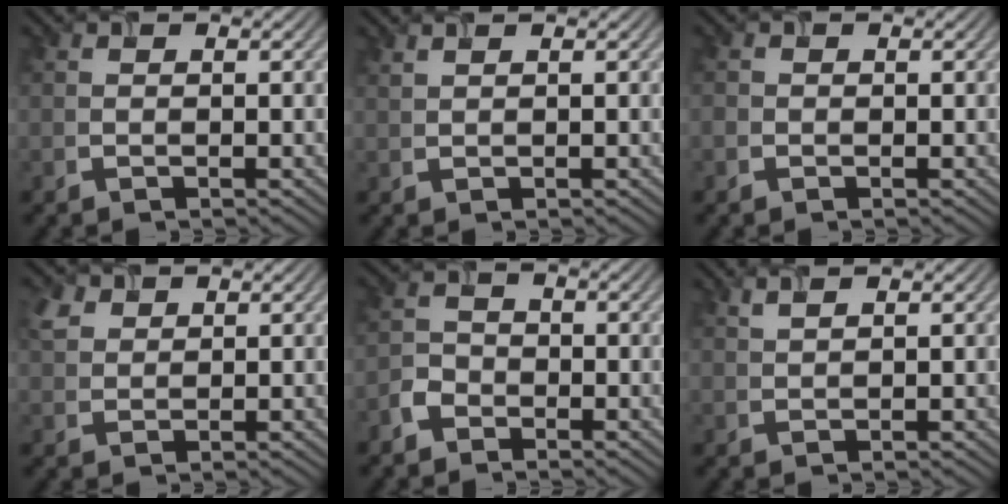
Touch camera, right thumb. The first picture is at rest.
{"total": 1.0, "force": [0.8, 0.1, 0.5], "torque": [-0.016, 0.003, 0.016]}
{"total": 0.8, "force": [-0.4, 0.7, 0.1], "torque": [-0.002, -0.007, -0.011]}
{"total": 2.9, "force": [1.7, 1.9, 1.3], "torque": [-0.037, 0.006, 0.038]}
{"total": 2.6, "force": [-1.7, 1.8, 0.8], "torque": [-0.016, 0.004, -0.044]}
{"total": 2.0, "force": [1.6, 0.4, 1.3], "torque": [-0.026, 0.008, 0.029]}